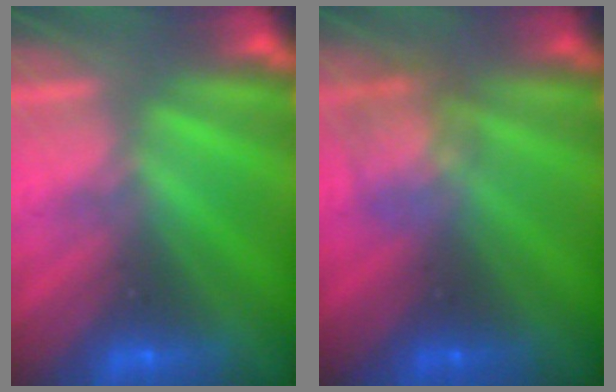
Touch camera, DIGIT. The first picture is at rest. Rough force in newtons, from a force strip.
{"total": 2.3}